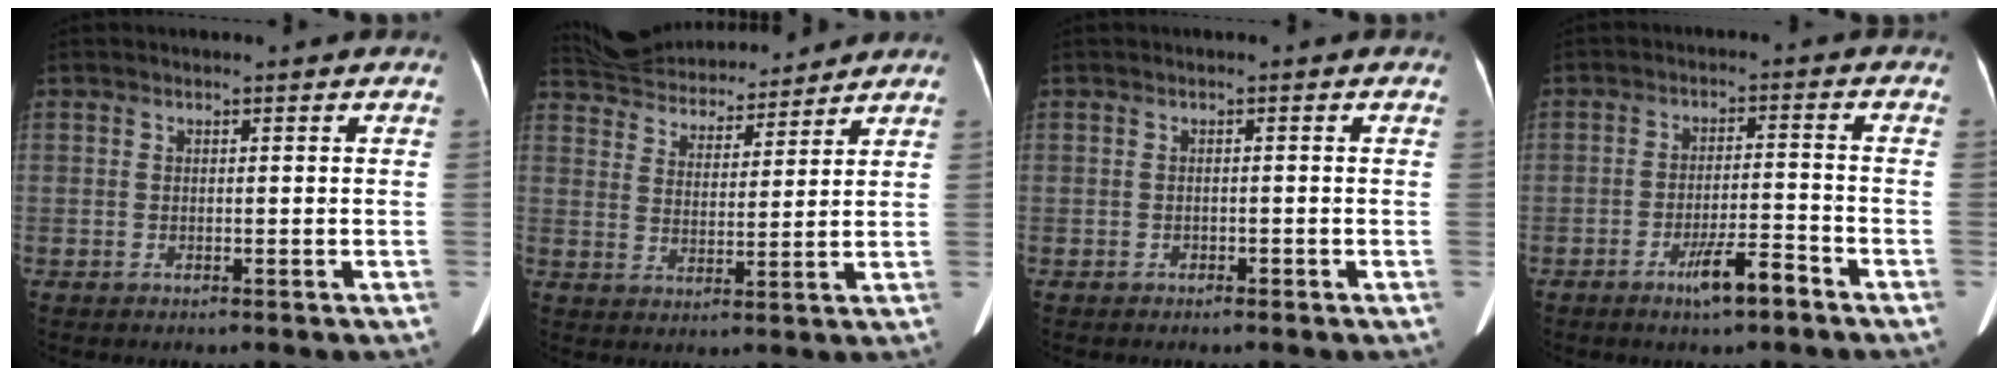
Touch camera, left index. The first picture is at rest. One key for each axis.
{"total": 14.8, "fx": 13.9, "fy": 3.2, "fz": 3.8, "tx": -0.069, "ty": 0.026, "tz": 0.223}
{"total": 0.6, "fx": -0.6, "fy": 0.2, "fz": 0.1, "tx": -0.005, "ty": -0.001, "tz": -0.011}
{"total": 5.7, "fx": -4.0, "fy": 0.6, "fz": 4.1, "tx": -0.075, "ty": -0.005, "tz": -0.068}